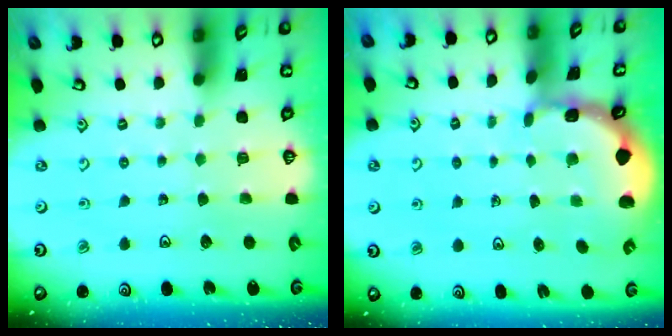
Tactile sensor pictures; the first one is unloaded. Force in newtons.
{"total": 1.0, "press": 1.0, "slide": 0.2}